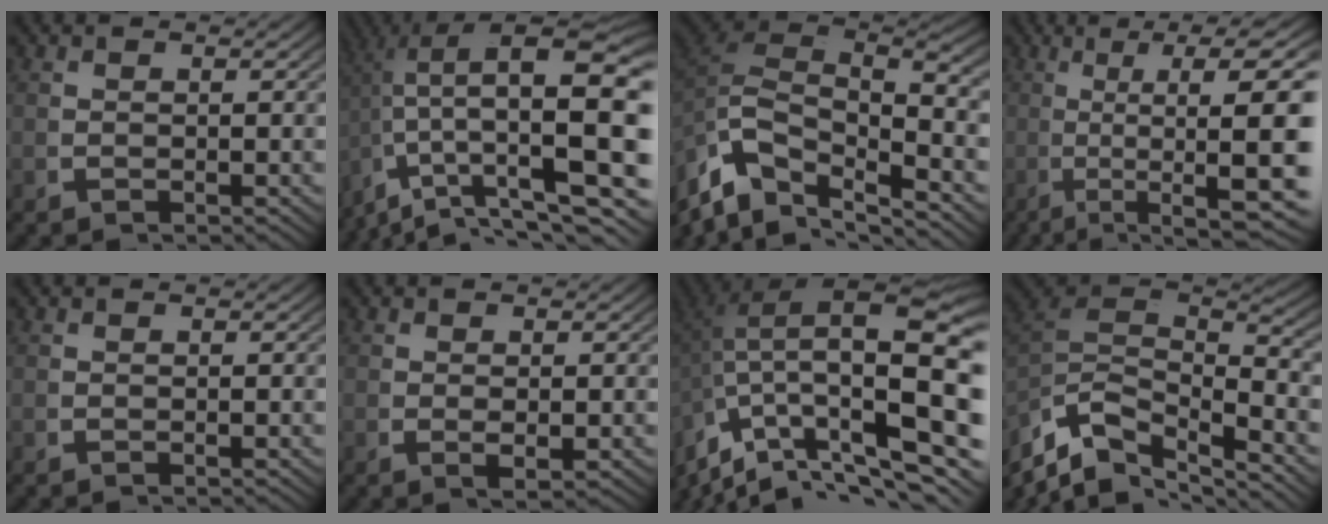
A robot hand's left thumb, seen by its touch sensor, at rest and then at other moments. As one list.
[{"total": 12.3, "force": [-1.6, 5.6, 10.8], "torque": [-0.179, -0.034, 0.000]}, {"total": 12.9, "force": [0.7, 7.9, 10.2], "torque": [-0.211, -0.025, 0.024]}, {"total": 13.3, "force": [1.4, 6.5, 11.5], "torque": [-0.184, -0.019, 0.035]}, {"total": 0.0}, {"total": 1.6, "force": [0.1, 0.9, 1.3], "torque": [-0.030, -0.004, 0.007]}, {"total": 18.0, "force": [-1.0, 10.4, 14.7], "torque": [-0.237, -0.055, 0.010]}, {"total": 10.8, "force": [-0.1, 7.0, 8.2], "torque": [-0.187, -0.035, 0.015]}]